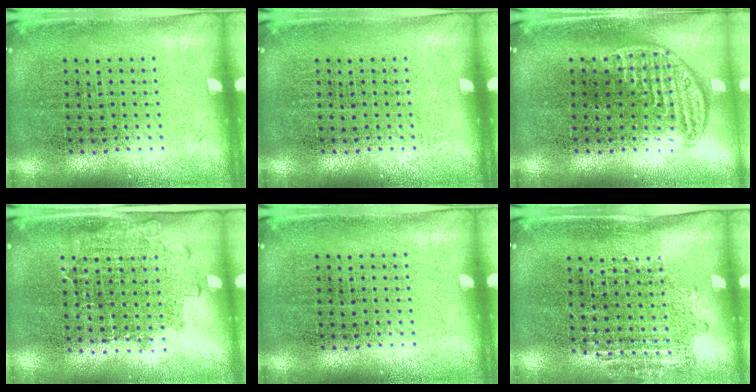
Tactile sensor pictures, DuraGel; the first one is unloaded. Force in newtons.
{"total": 0.0}
{"total": 1.1, "press": 1.0, "slide": 0.4}
{"total": 1.2, "press": 0.9, "slide": 0.8}
{"total": 0.0}
{"total": 1.1, "press": 0.9, "slide": 0.6}